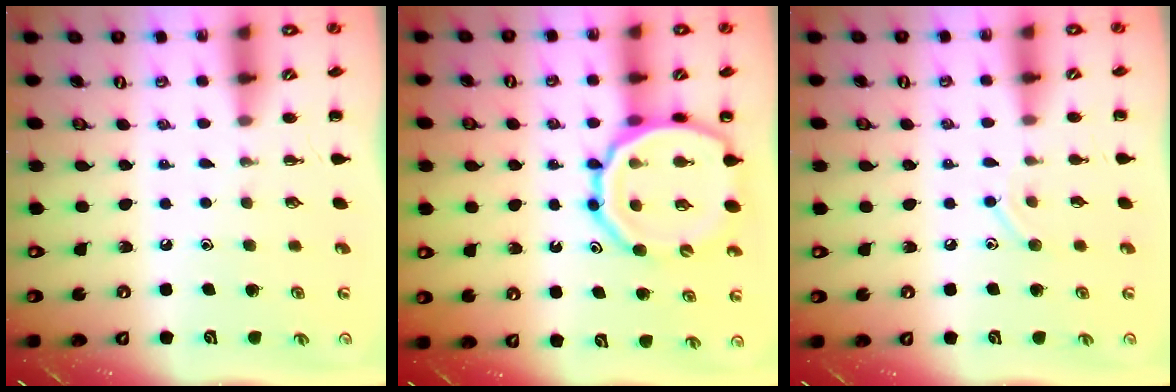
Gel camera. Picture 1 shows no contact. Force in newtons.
{"total": 17.7, "press": 17.4, "slide": 3.3}
{"total": 7.1, "press": 6.9, "slide": 1.8}